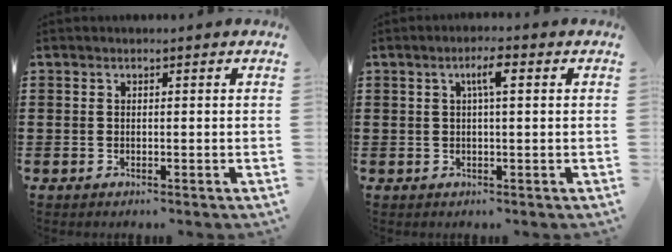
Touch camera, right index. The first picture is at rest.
{"total": 3.2, "force": [0.9, 0.6, 3.1], "torque": [-0.062, 0.010, 0.011]}